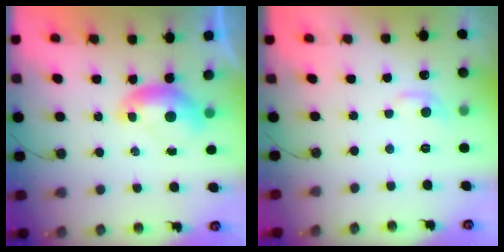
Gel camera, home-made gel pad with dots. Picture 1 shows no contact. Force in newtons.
{"total": 0.8, "press": 0.2, "slide": 0.8}